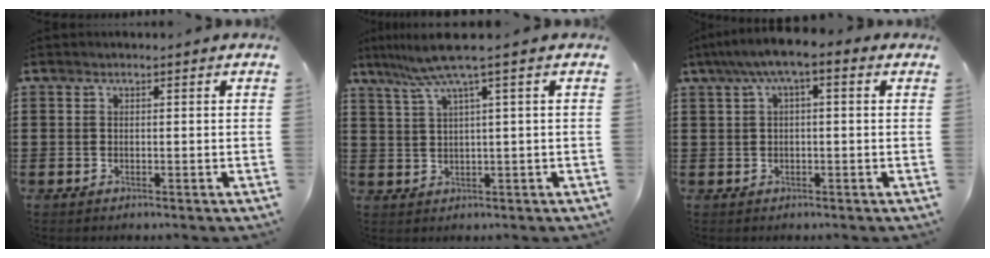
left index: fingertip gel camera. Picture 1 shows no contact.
{"total": 5.9, "force": [3.0, -0.7, 5.1], "torque": [-0.112, -0.011, 0.049]}
{"total": 4.1, "force": [0.3, 1.1, 3.9], "torque": [-0.080, 0.004, 0.001]}